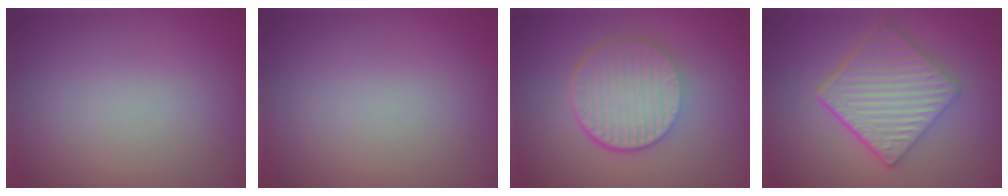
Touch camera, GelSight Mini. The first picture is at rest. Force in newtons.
{"total": 0.0}
{"total": 6.7, "press": 4.6, "slide": 4.9}
{"total": 6.6, "press": 4.7, "slide": 4.6}